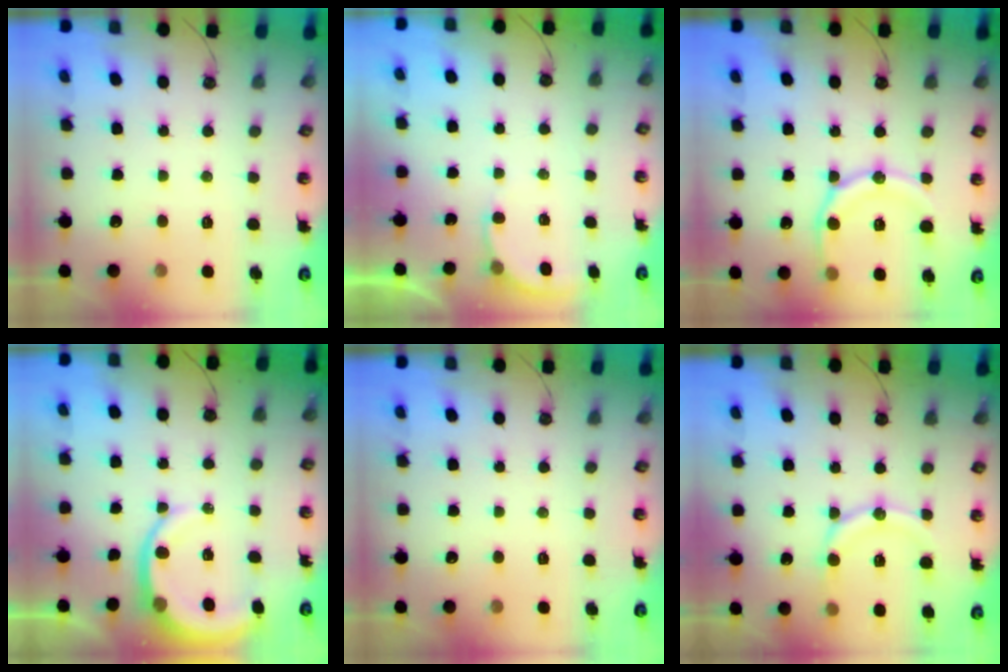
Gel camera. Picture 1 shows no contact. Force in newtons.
{"total": 3.5, "press": 3.4, "slide": 0.3}
{"total": 15.6, "press": 15.5, "slide": 1.6}
{"total": 8.2, "press": 8.2, "slide": 0.9}
{"total": 0.0}
{"total": 13.3, "press": 13.1, "slide": 2.7}